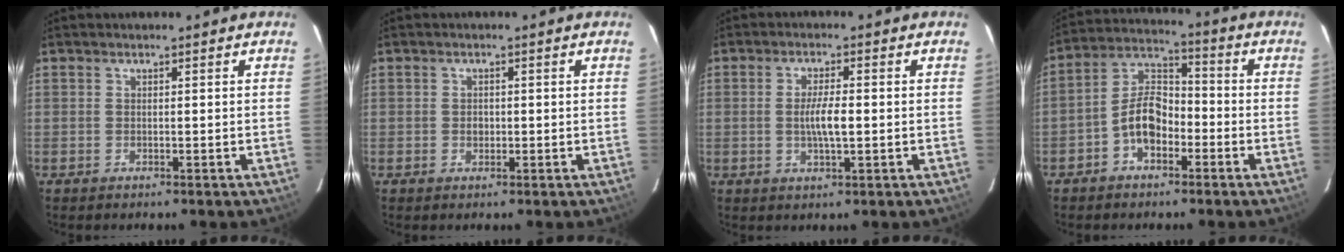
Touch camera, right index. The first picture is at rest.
{"total": 1.4, "force": [-0.2, 1.3, 0.6], "torque": [-0.009, 0.003, -0.003]}
{"total": 4.7, "force": [-0.3, 1.0, 4.5], "torque": [-0.083, -0.002, -0.004]}
{"total": 8.4, "force": [-3.7, 4.9, 5.7], "torque": [-0.112, 0.028, -0.065]}